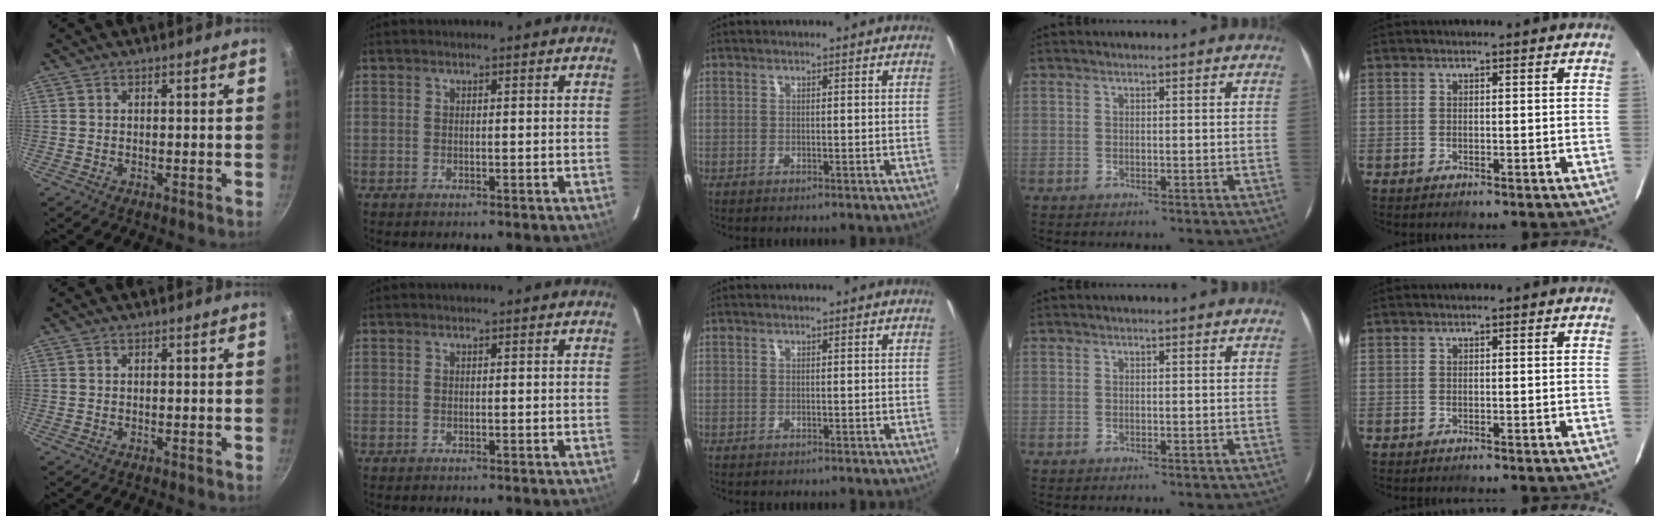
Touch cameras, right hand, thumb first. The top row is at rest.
{}